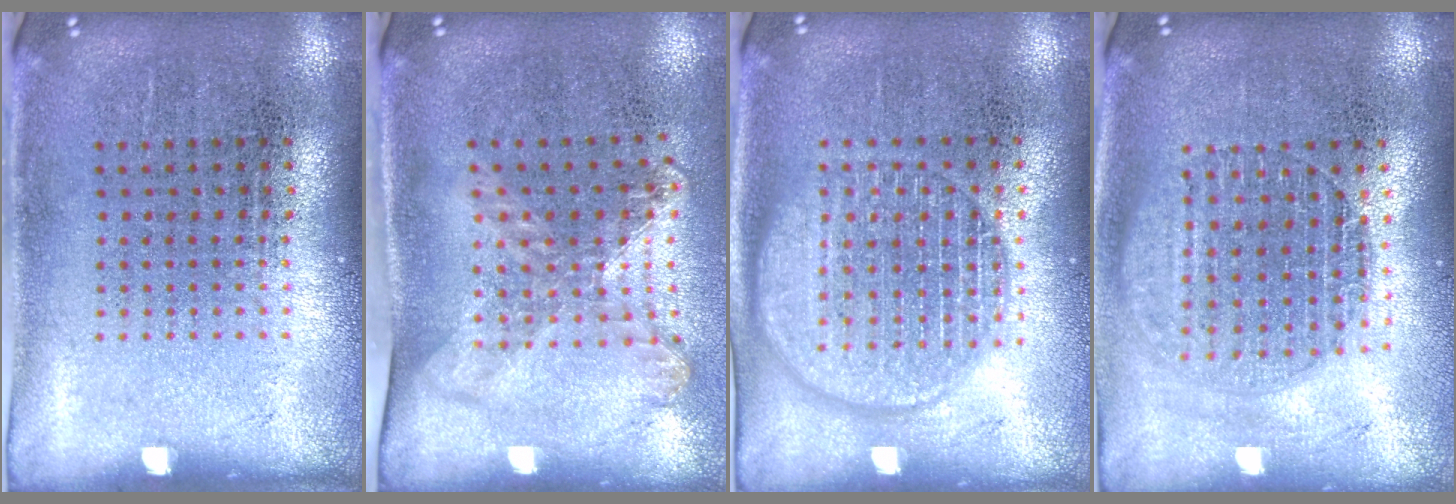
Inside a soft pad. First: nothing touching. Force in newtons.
{"total": 1.6, "press": 1.2, "slide": 1.0}
{"total": 2.3, "press": 2.3, "slide": 0.3}
{"total": 1.6, "press": 1.4, "slide": 0.7}